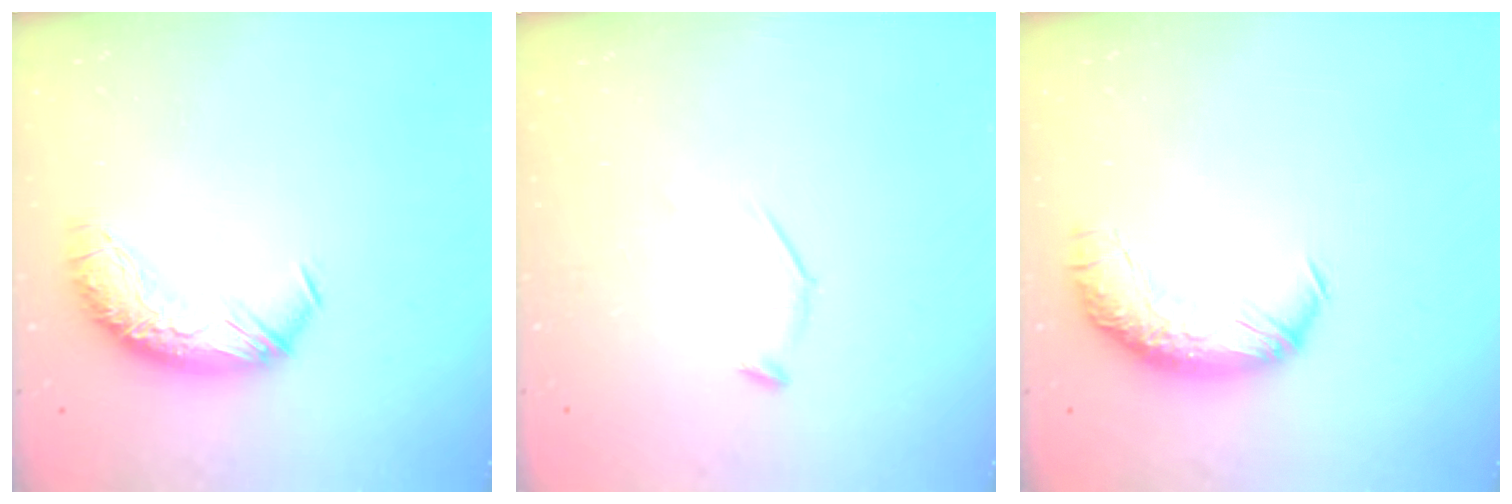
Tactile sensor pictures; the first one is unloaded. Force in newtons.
{"total": 7.8, "press": 7.7, "slide": 0.6}
{"total": 2.4, "press": 1.1, "slide": 2.2}